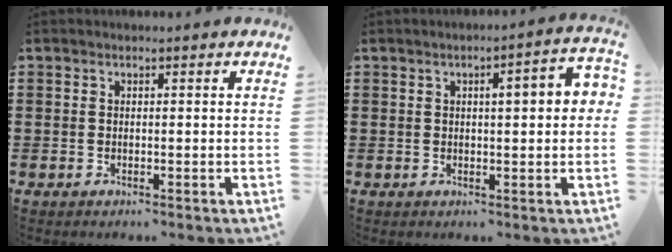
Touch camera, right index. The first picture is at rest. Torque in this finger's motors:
{"motor_torque": [1.27, -0.26, 0.27, 0.09]}